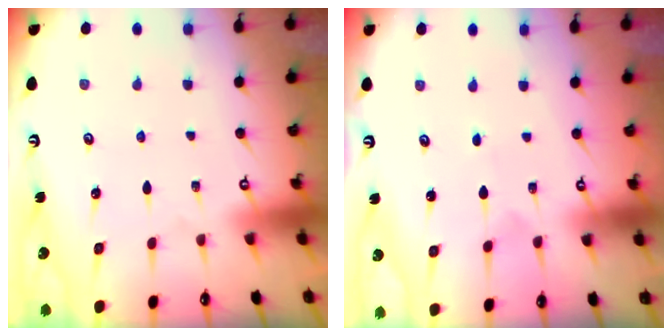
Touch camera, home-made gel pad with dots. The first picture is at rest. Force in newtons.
{"total": 0.5, "press": 0.5, "slide": 0.0}